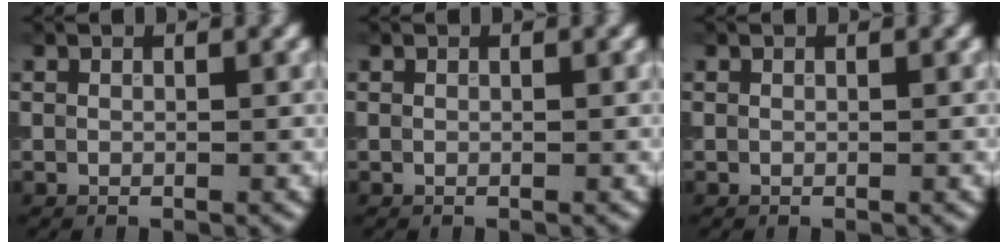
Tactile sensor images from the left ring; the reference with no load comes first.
{"total": 0.0}
{"total": 0.0}